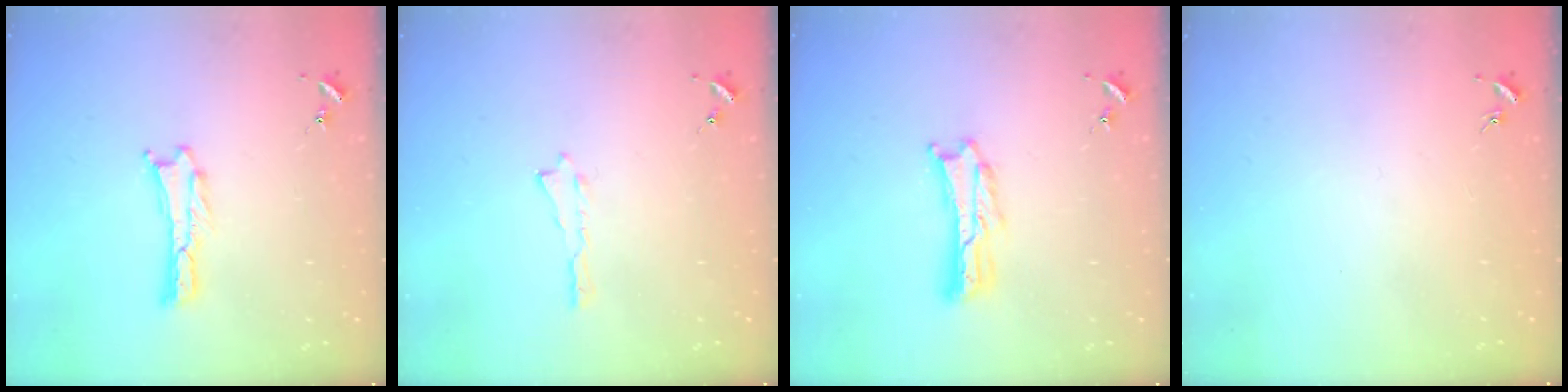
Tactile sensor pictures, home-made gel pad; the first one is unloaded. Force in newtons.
{"total": 0.0}
{"total": 2.4, "press": 2.4, "slide": 0.3}
{"total": 0.0}